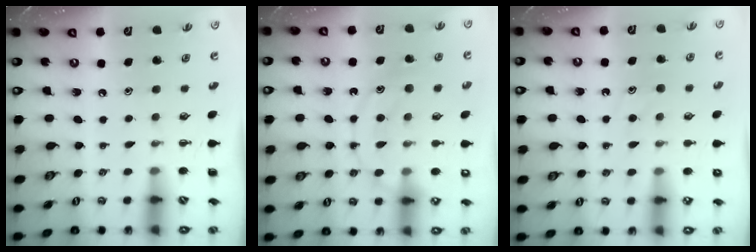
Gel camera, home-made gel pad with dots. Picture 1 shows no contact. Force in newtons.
{"total": 14.2, "press": 14.2, "slide": 0.9}
{"total": 10.0, "press": 9.9, "slide": 0.7}